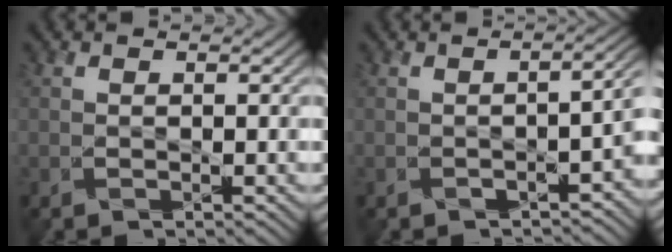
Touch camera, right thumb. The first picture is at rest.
{"total": 4.8, "force": [-1.8, 1.6, 4.1], "torque": [-0.052, -0.013, -0.021]}